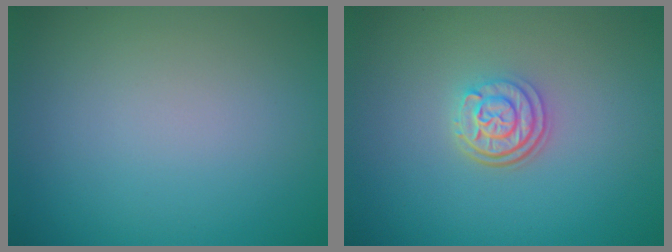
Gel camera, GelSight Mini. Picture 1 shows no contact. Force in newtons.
{"total": 3.1, "press": 2.5, "slide": 1.8}